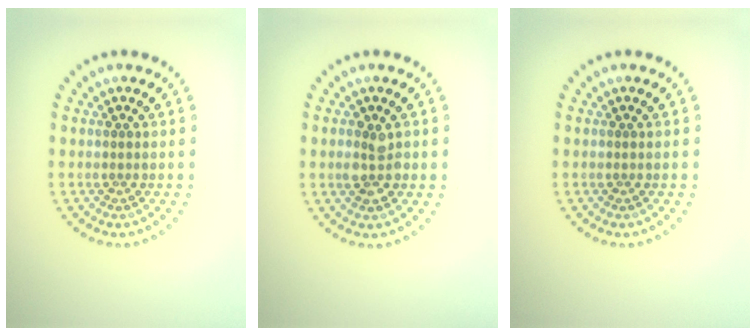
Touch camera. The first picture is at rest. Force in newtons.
{"total": 2.1, "press": 2.1, "slide": 0.1}
{"total": 0.0}